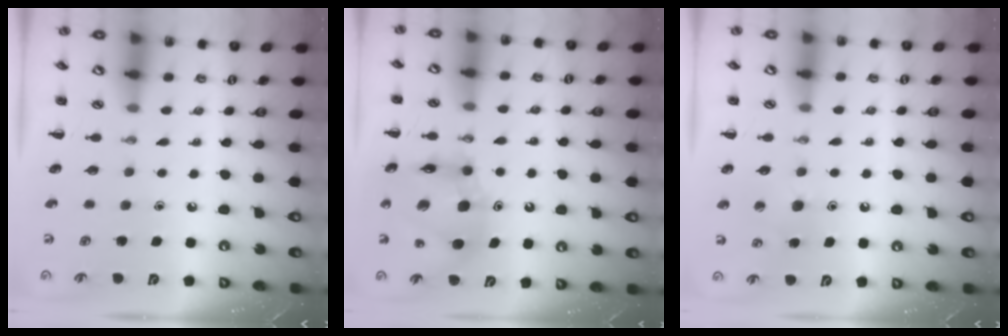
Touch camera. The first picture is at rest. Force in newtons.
{"total": 13.1, "press": 12.4, "slide": 4.2}
{"total": 6.1, "press": 5.9, "slide": 1.5}